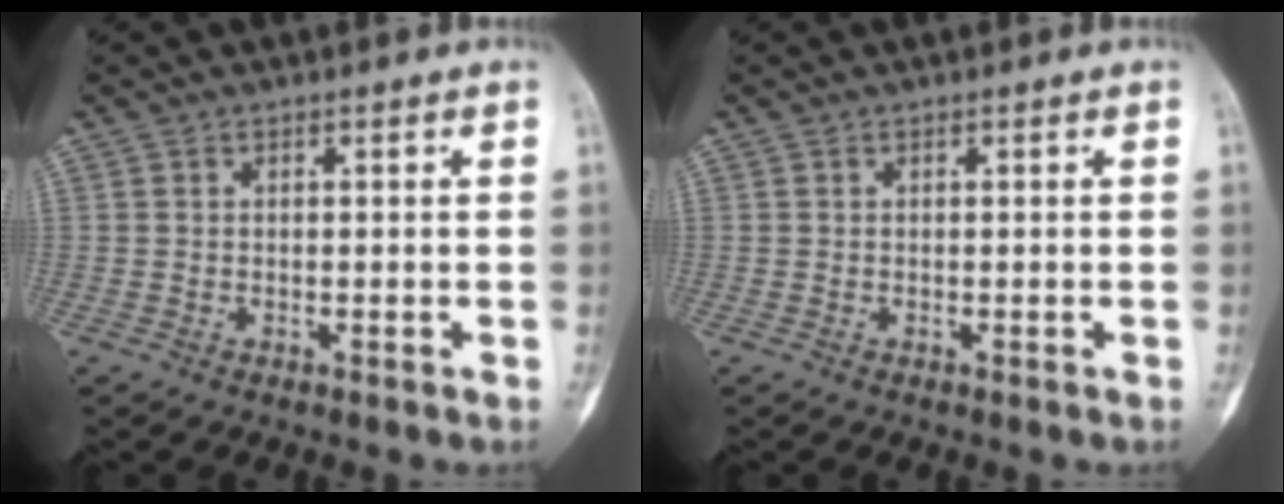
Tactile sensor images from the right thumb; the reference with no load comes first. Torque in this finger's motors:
{"motor_torque": [0.00, 0.00, 0.14, 0.05, 0.00]}